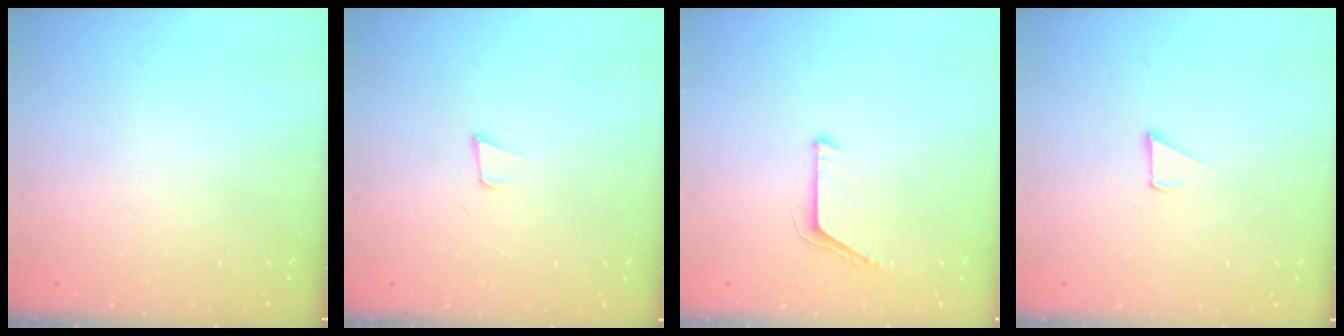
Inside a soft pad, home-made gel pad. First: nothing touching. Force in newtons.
{"total": 3.4, "press": 2.2, "slide": 2.6}
{"total": 5.7, "press": 5.7, "slide": 0.5}
{"total": 1.7, "press": 1.7, "slide": 0.1}